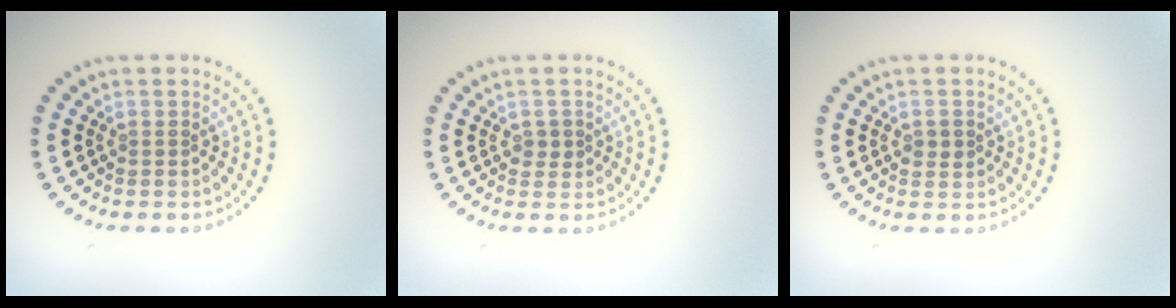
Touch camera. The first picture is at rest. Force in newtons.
{"total": 1.1, "press": 1.0, "slide": 0.3}
{"total": 1.3, "press": 1.3, "slide": 0.2}